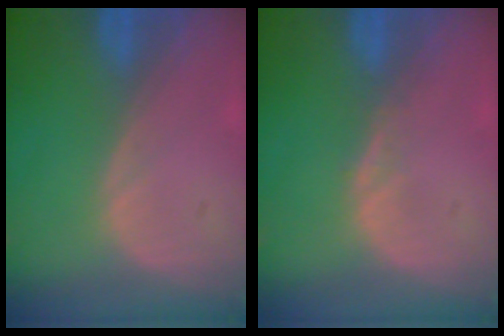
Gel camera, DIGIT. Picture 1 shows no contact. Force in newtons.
{"total": 1.0, "press": 1.0, "slide": 0.1}